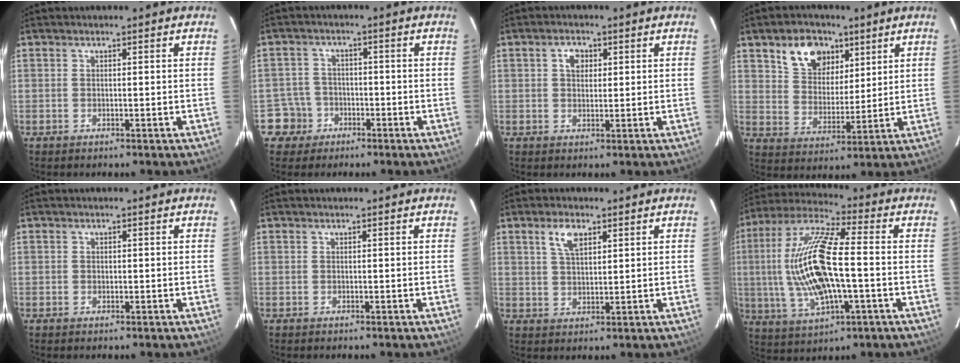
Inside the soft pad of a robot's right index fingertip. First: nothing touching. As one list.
[{"total": 5.1, "force": [-2.4, 4.5, -0.2], "torque": [-0.003, 0.022, -0.045]}, {"total": 3.1, "force": [1.0, 2.3, 1.7], "torque": [-0.026, 0.010, 0.017]}, {"total": 10.5, "force": [5.9, 7.1, 5.0], "torque": [-0.095, 0.026, 0.112]}, {"total": 0.6, "force": [-0.1, 0.5, 0.3], "torque": [-0.004, 0.002, -0.001]}, {"total": 0.0}, {"total": 4.9, "force": [2.6, 2.3, 3.5], "torque": [-0.064, 0.009, 0.051]}, {"total": 18.9, "force": [-1.1, 6.0, 17.9], "torque": [-0.350, 0.001, -0.018]}]